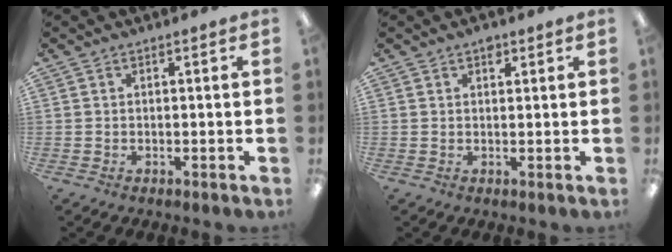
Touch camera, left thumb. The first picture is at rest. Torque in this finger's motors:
{"motor_torque": [0.39, 0.23, 0.37, -0.37, 0.01]}